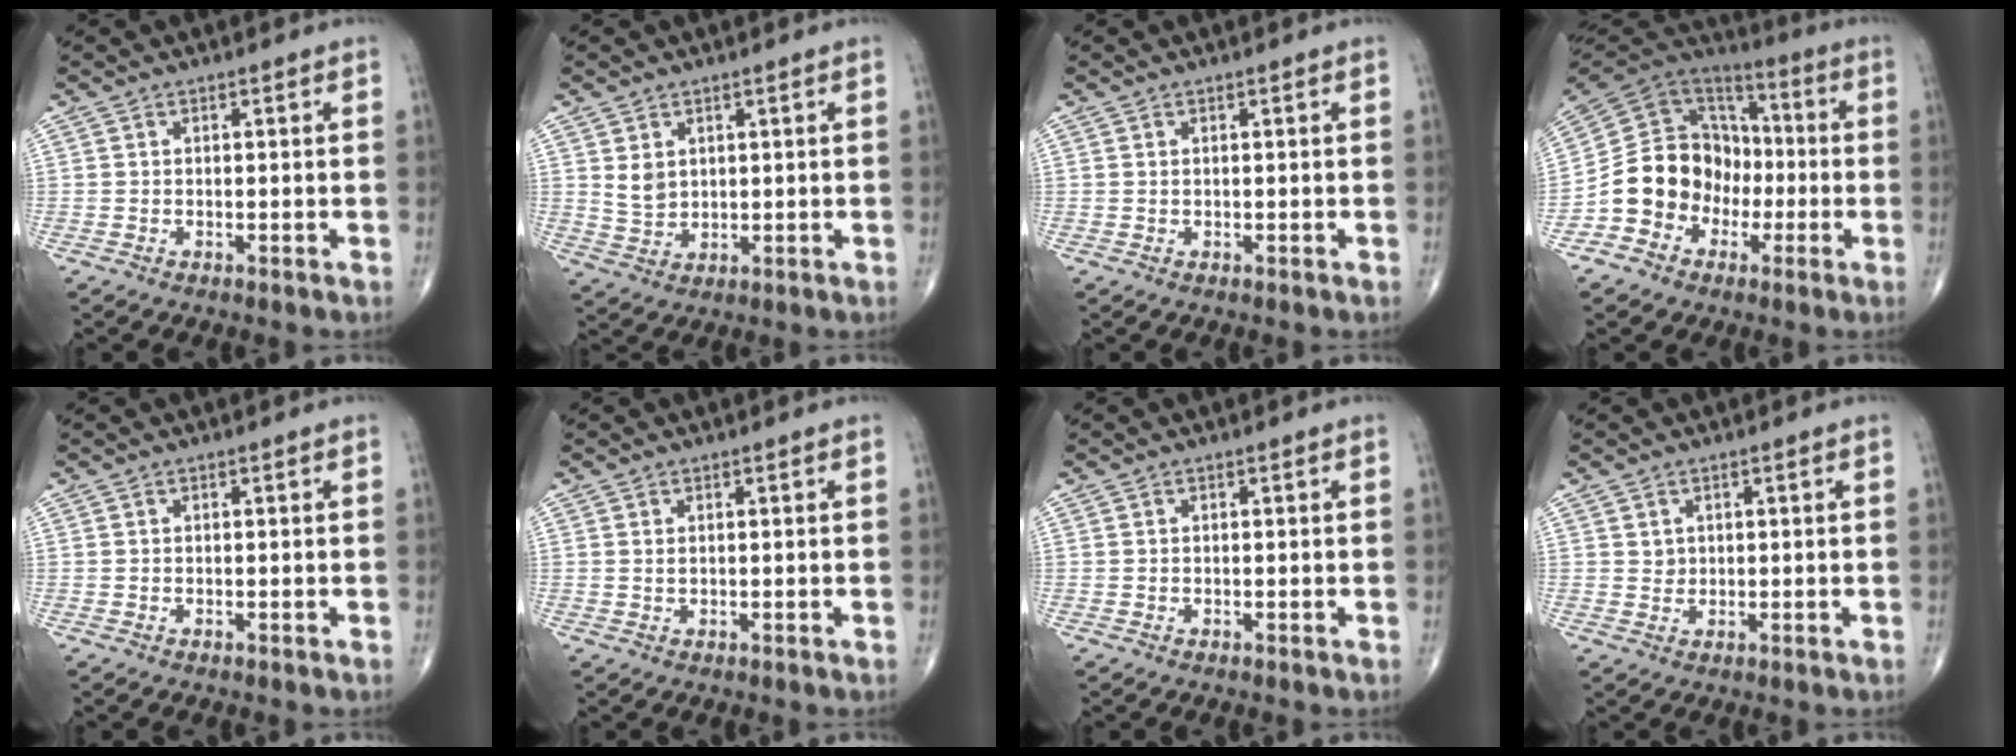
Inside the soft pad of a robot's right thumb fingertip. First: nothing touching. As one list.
[{"total": 4.0, "force": [1.4, 3.0, 2.3], "torque": [-0.032, -0.015, 0.037]}, {"total": 0.0}, {"total": 15.2, "force": [-4.3, 13.1, 6.5], "torque": [-0.070, 0.073, -0.079]}, {"total": 0.0}, {"total": 0.6, "force": [0.2, 0.3, 0.5], "torque": [-0.009, 0.001, 0.006]}, {"total": 0.0}, {"total": 1.5, "force": [0.6, 1.3, 0.4], "torque": [0.002, -0.004, 0.011]}]